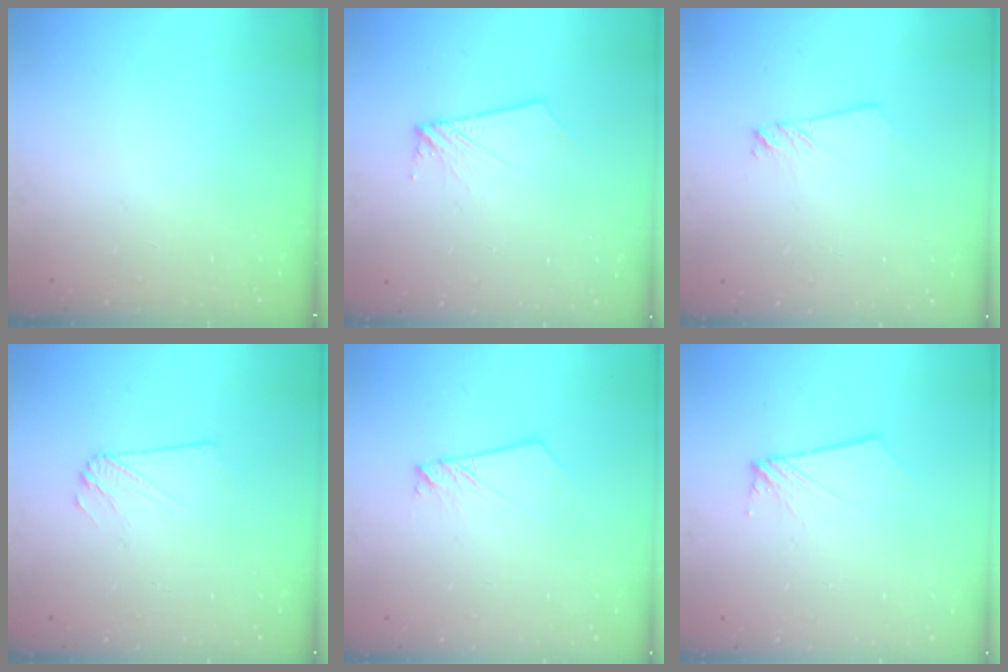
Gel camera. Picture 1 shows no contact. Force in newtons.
{"total": 2.8, "press": 2.8, "slide": 0.3}
{"total": 2.0, "press": 2.0, "slide": 0.1}
{"total": 2.2, "press": 2.2, "slide": 0.1}
{"total": 2.7, "press": 2.6, "slide": 0.3}
{"total": 2.8, "press": 2.8, "slide": 0.3}